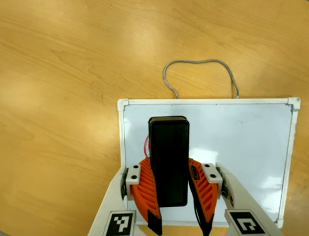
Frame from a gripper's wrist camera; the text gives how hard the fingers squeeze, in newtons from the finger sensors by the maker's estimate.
{"total": 8.9, "left": 8.0, "right": 9.9}